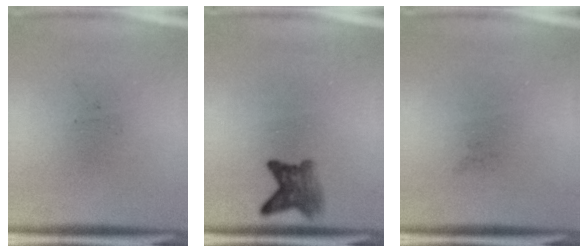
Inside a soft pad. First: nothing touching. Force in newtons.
{"total": 3.5}
{"total": 0.0}